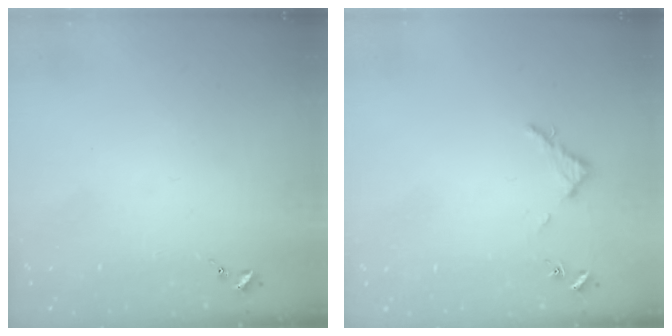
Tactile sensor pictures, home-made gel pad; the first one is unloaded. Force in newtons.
{"total": 2.8, "press": 2.8, "slide": 0.3}